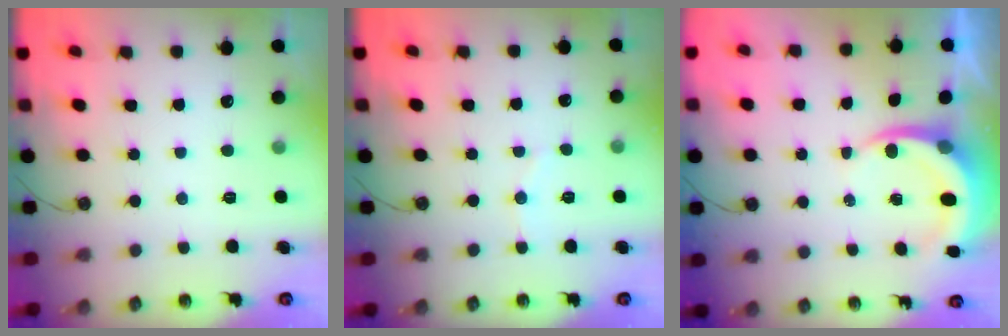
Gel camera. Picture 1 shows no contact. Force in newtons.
{"total": 5.6, "press": 5.6, "slide": 0.6}
{"total": 5.9, "press": 5.8, "slide": 1.0}